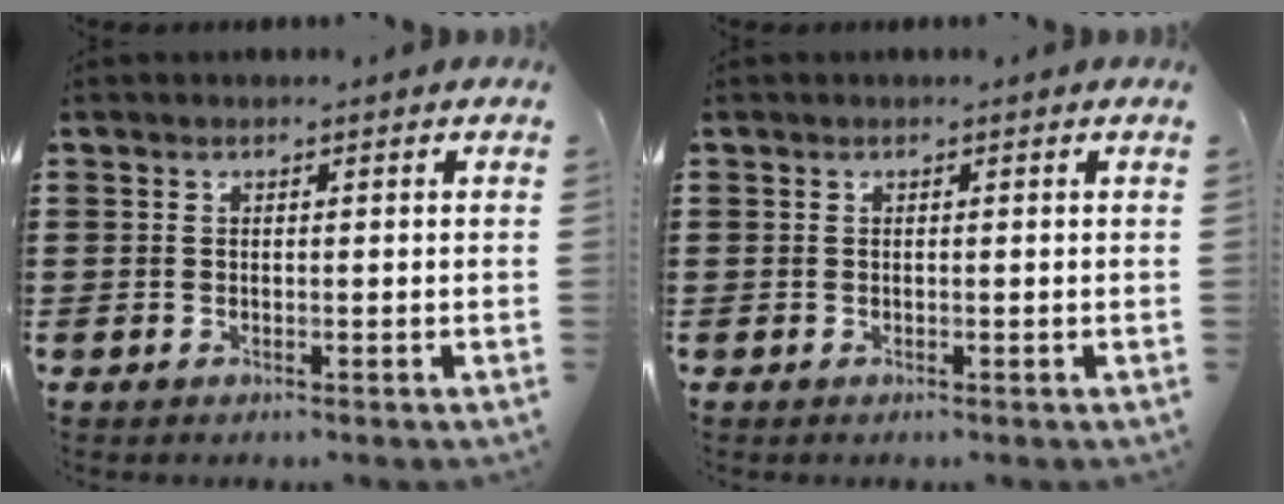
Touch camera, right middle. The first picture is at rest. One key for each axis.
{"total": 0.0}